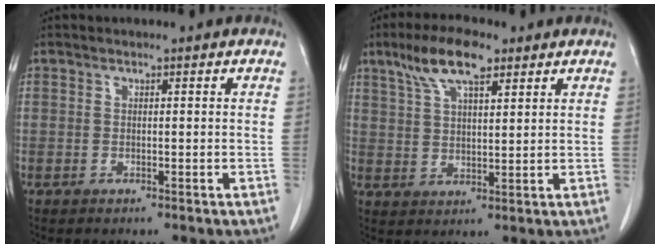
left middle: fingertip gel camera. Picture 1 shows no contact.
{"total": 8.6, "force": [5.4, 2.4, 6.2], "torque": [-0.123, 0.018, 0.101]}